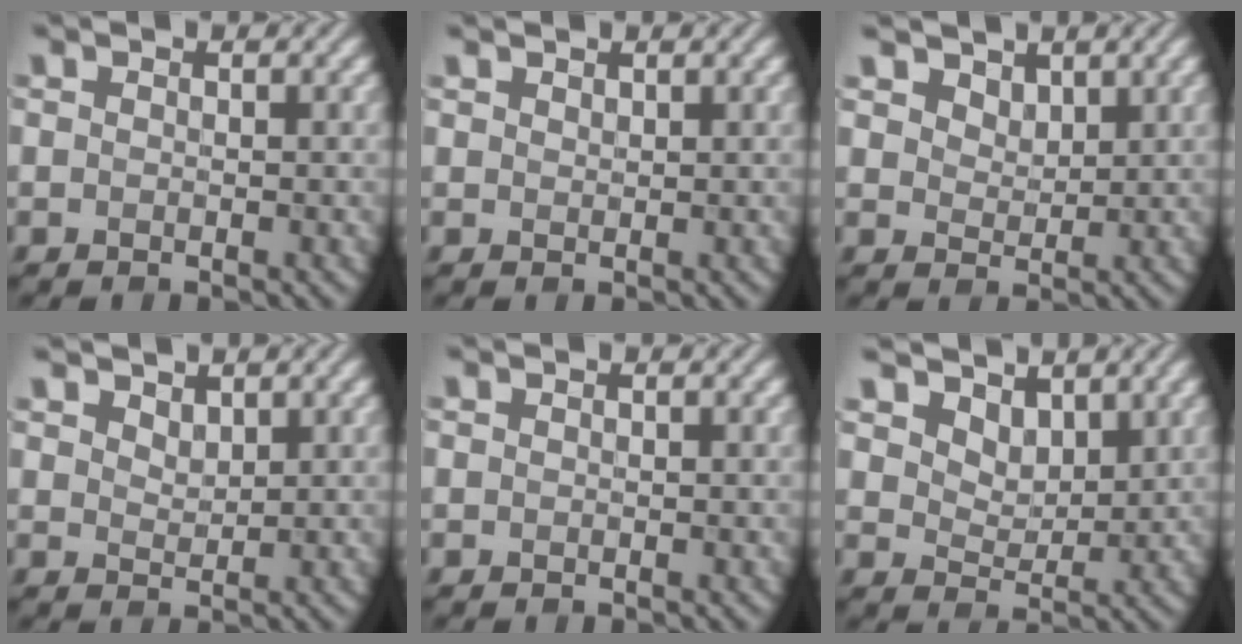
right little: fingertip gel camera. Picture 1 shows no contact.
{"total": 0.7, "force": [0.7, 0.2, 0.1], "torque": [-0.004, -0.001, 0.017]}
{"total": 2.5, "force": [2.1, 1.2, 0.6], "torque": [-0.027, -0.012, 0.043]}
{"total": 1.9, "force": [1.6, 0.8, 0.7], "torque": [-0.016, 0.001, 0.030]}
{"total": 0.0}
{"total": 4.1, "force": [3.2, 2.1, 1.4], "torque": [-0.047, -0.021, 0.061]}